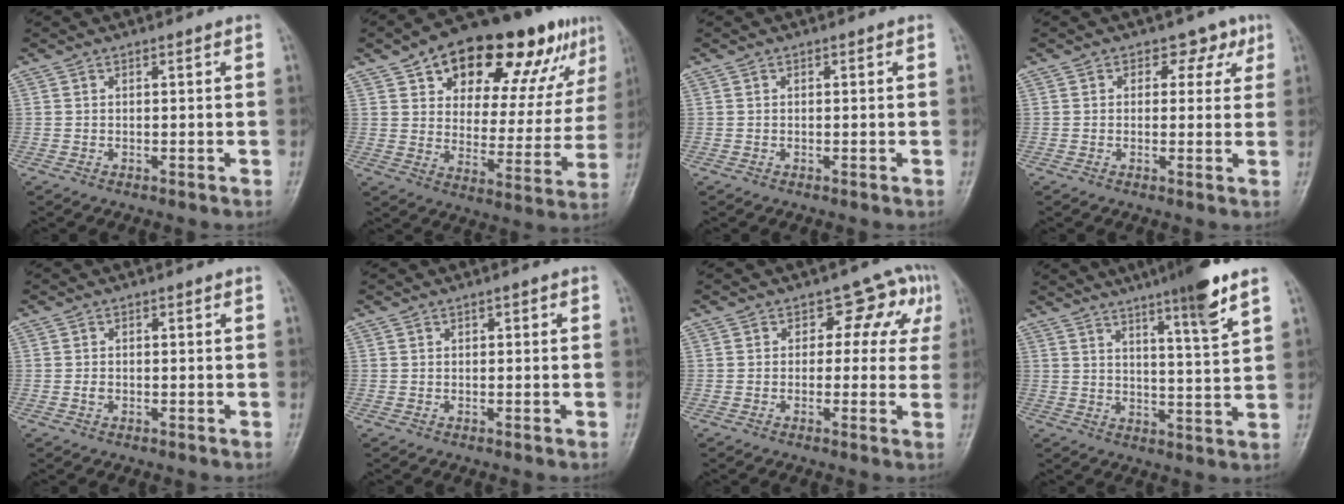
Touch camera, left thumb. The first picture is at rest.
{"total": 25.0, "force": [13.9, 11.7, 17.2], "torque": [-0.206, -0.007, 0.206]}
{"total": 0.0}
{"total": 4.0, "force": [1.8, 3.1, 1.6], "torque": [0.012, -0.002, 0.015]}
{"total": 0.9, "force": [-0.4, 0.7, 0.4], "torque": [-0.009, 0.001, -0.008]}
{"total": 0.8, "force": [0.2, 0.5, 0.6], "torque": [-0.002, 0.002, 0.001]}
{"total": 7.6, "force": [2.0, 5.5, 4.8], "torque": [0.002, 0.009, 0.012]}
{"total": 10.6, "force": [6.9, 0.3, 8.1], "torque": [-0.119, -0.038, 0.105]}